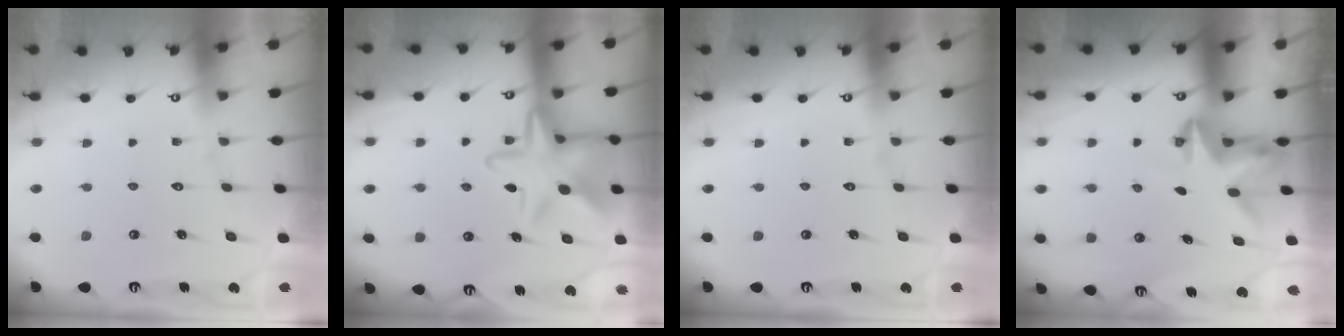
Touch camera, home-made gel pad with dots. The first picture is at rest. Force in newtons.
{"total": 15.6, "press": 15.6, "slide": 1.1}
{"total": 0.0}
{"total": 3.2, "press": 3.2, "slide": 0.1}